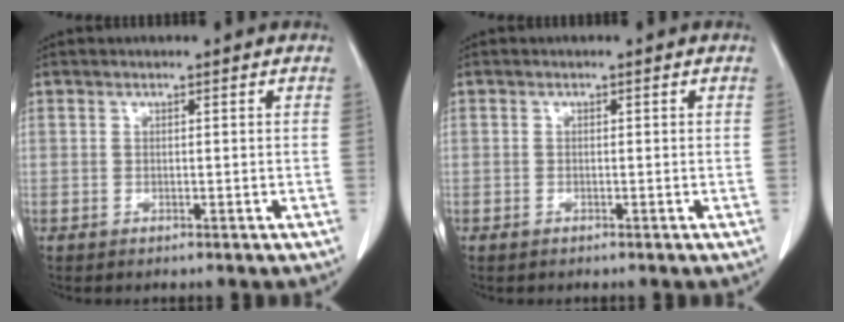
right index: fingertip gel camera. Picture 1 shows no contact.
{"total": 0.5, "force": [-0.4, 0.3, 0.2], "torque": [-0.004, 0.001, -0.007]}